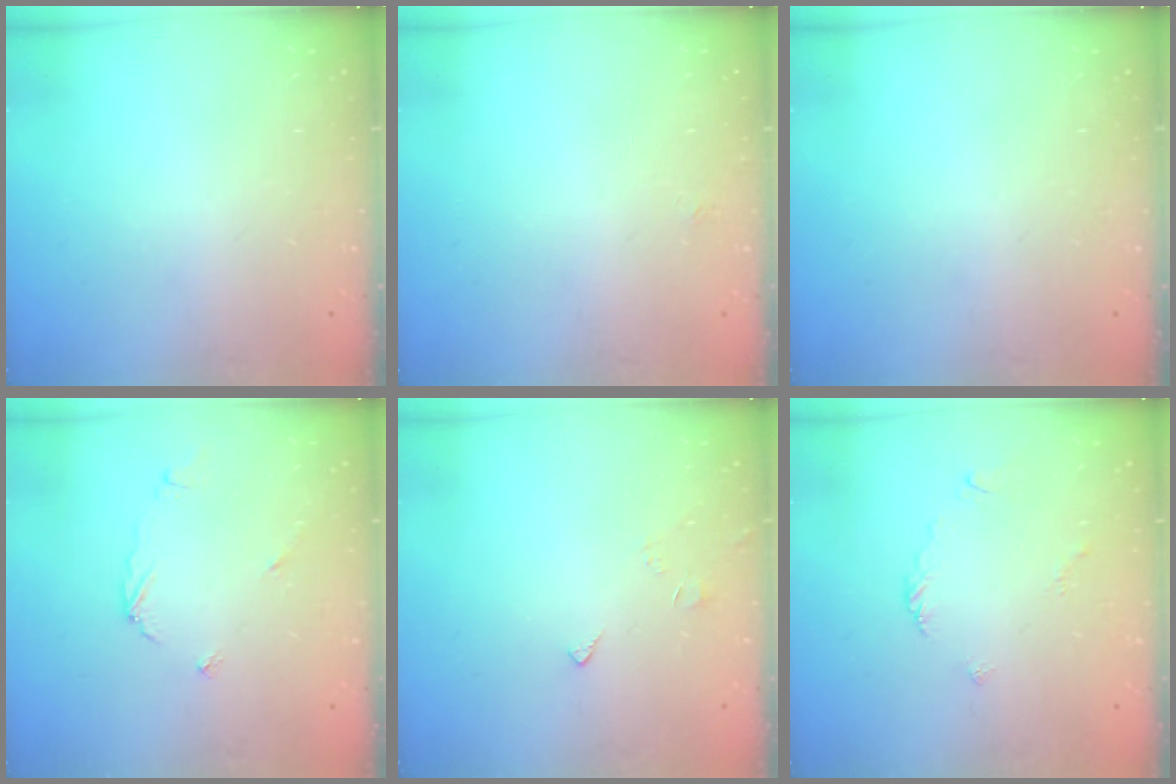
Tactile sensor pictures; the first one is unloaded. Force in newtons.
{"total": 1.9, "press": 1.8, "slide": 0.4}
{"total": 0.0}
{"total": 3.6, "press": 3.5, "slide": 0.4}
{"total": 2.5, "press": 2.4, "slide": 0.6}
{"total": 2.7, "press": 2.6, "slide": 0.6}